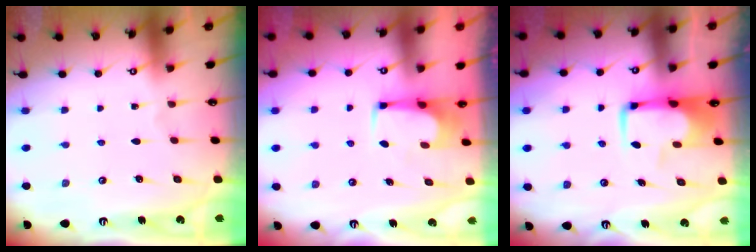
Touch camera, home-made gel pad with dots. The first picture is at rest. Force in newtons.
{"total": 3.5, "press": 3.5, "slide": 0.2}
{"total": 6.4, "press": 6.3, "slide": 1.2}